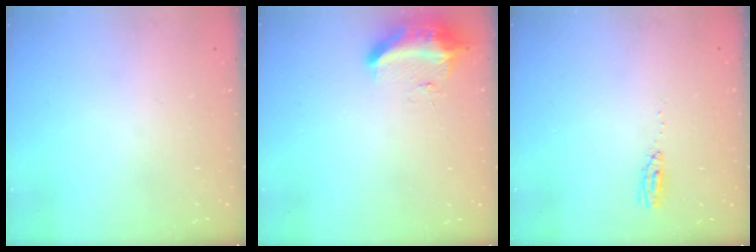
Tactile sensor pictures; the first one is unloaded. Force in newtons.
{"total": 10.0, "press": 10.0, "slide": 0.4}
{"total": 3.6, "press": 3.4, "slide": 1.3}